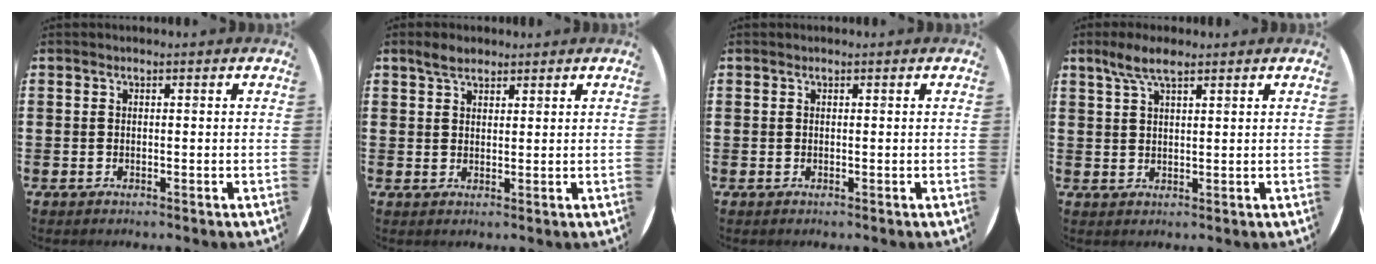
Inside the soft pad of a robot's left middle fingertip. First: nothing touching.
{"total": 2.7, "force": [2.3, 1.2, 0.9], "torque": [-0.012, 0.003, 0.042]}
{"total": 0.0}
{"total": 4.4, "force": [3.0, 1.3, 2.9], "torque": [-0.054, 0.005, 0.052]}